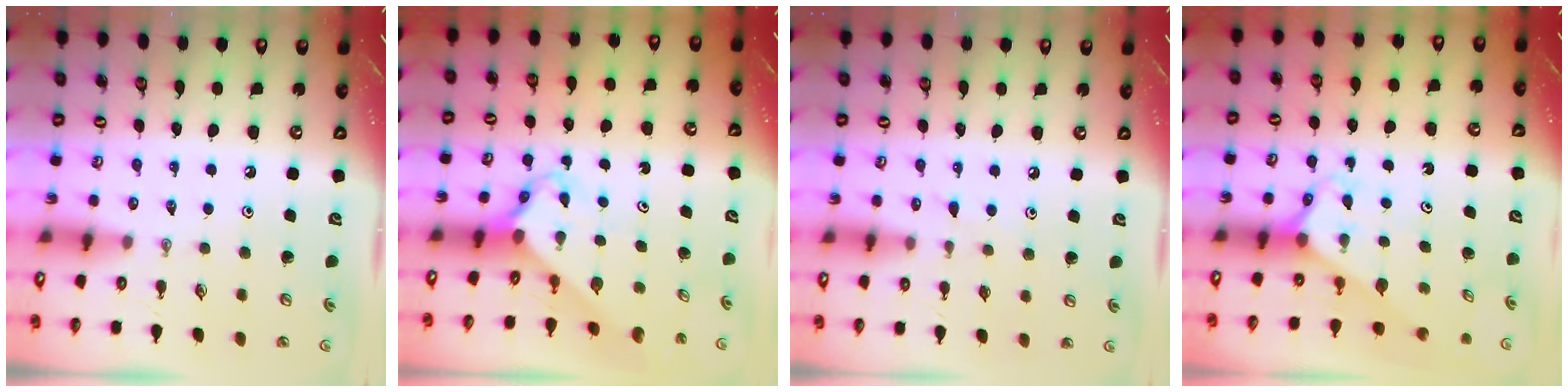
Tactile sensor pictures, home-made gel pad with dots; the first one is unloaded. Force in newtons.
{"total": 2.6, "press": 2.6, "slide": 0.2}
{"total": 4.5, "press": 4.5, "slide": 0.5}
{"total": 2.5, "press": 2.5, "slide": 0.2}